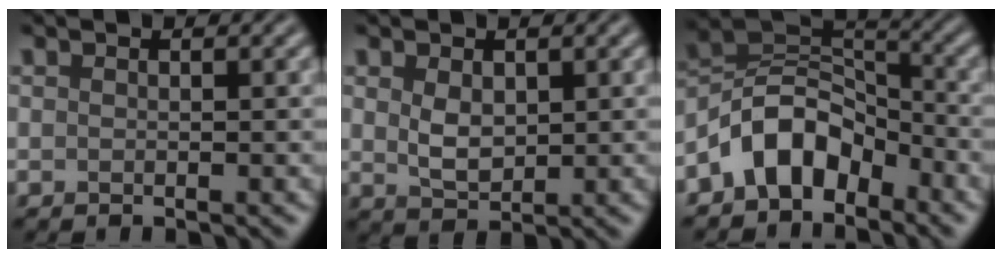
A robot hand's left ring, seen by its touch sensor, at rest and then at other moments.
{"total": 2.7, "force": [0.6, 1.7, 1.9], "torque": [-0.042, -0.003, 0.016]}
{"total": 6.4, "force": [-3.9, 3.9, 3.3], "torque": [-0.042, 0.011, -0.086]}